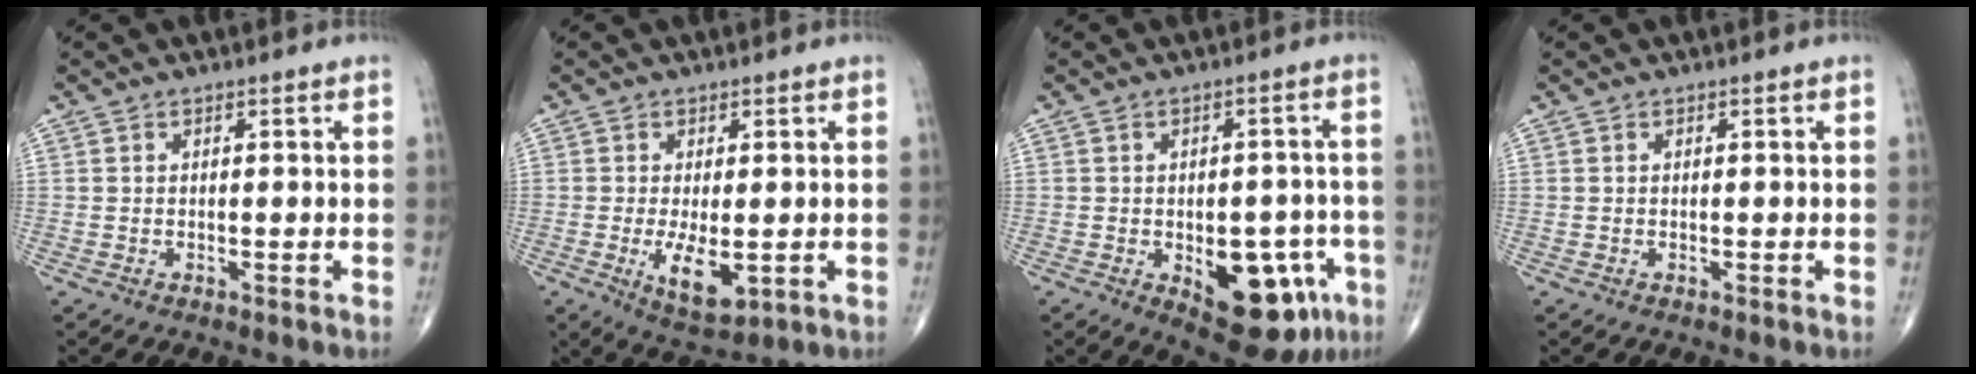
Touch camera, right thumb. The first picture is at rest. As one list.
[{"total": 6.8, "force": [-1.2, 2.9, 6.0], "torque": [-0.102, -0.018, -0.009]}, {"total": 14.5, "force": [-5.4, 7.6, 11.1], "torque": [-0.108, 0.019, -0.058]}, {"total": 0.0}]